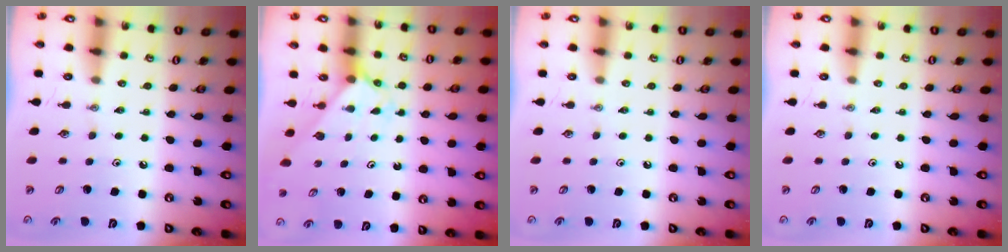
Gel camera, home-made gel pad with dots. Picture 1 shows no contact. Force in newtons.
{"total": 2.3, "press": 2.3, "slide": 0.2}
{"total": 0.0}
{"total": 0.0}